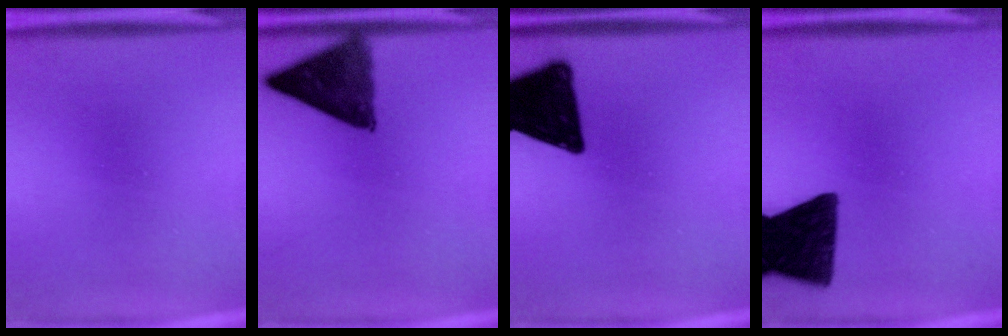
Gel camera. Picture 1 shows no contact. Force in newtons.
{"total": 10.5}
{"total": 19.6}
{"total": 14.4}